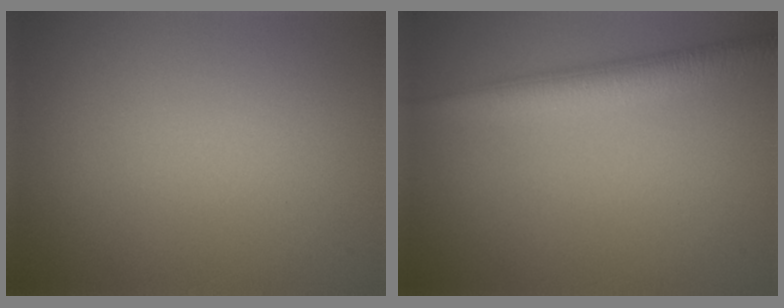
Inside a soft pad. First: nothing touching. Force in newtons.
{"total": 4.4, "press": 4.4, "slide": 0.1}